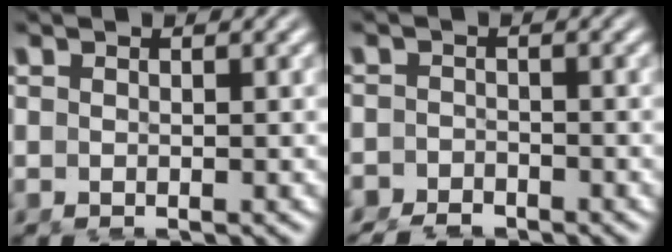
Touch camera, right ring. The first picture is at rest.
{"total": 2.7, "force": [-2.5, 0.8, -0.4], "torque": [0.009, -0.015, -0.041]}